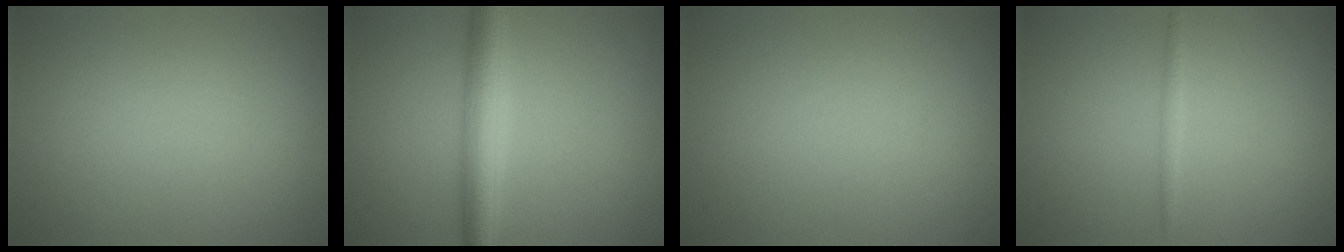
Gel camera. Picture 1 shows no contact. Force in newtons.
{"total": 4.5, "press": 4.5, "slide": 0.1}
{"total": 0.0}
{"total": 0.9, "press": 0.9, "slide": 0.0}